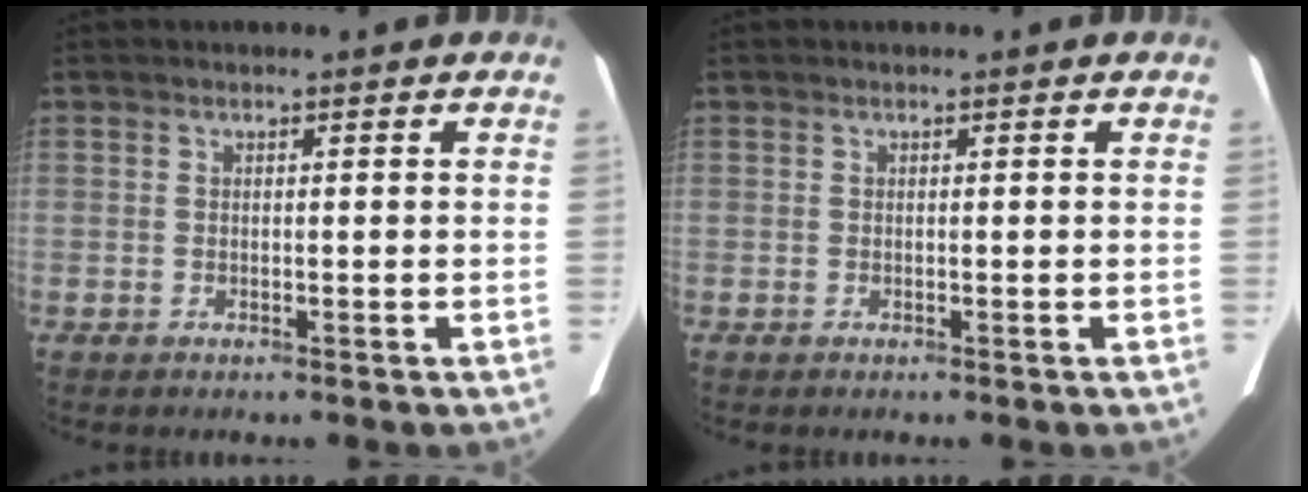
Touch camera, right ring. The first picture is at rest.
{"total": 0.0}